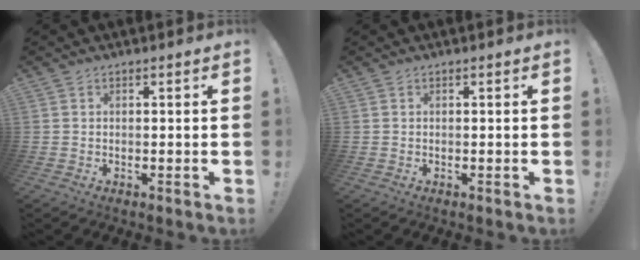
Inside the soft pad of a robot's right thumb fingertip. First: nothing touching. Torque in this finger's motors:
{"motor_torque": [-0.03, 0.01, 0.00, 0.00, 0.00]}